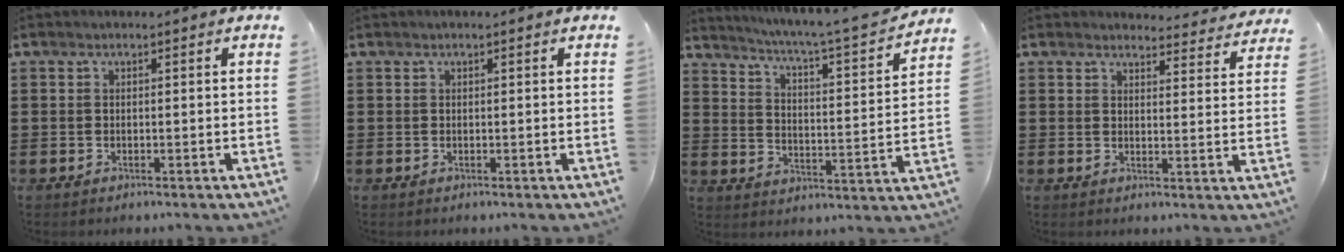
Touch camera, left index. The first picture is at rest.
{"total": 0.0}
{"total": 5.0, "force": [4.4, -0.5, 2.4], "torque": [-0.070, -0.041, 0.065]}
{"total": 3.5, "force": [3.4, 0.5, 0.4], "torque": [-0.013, -0.022, 0.059]}